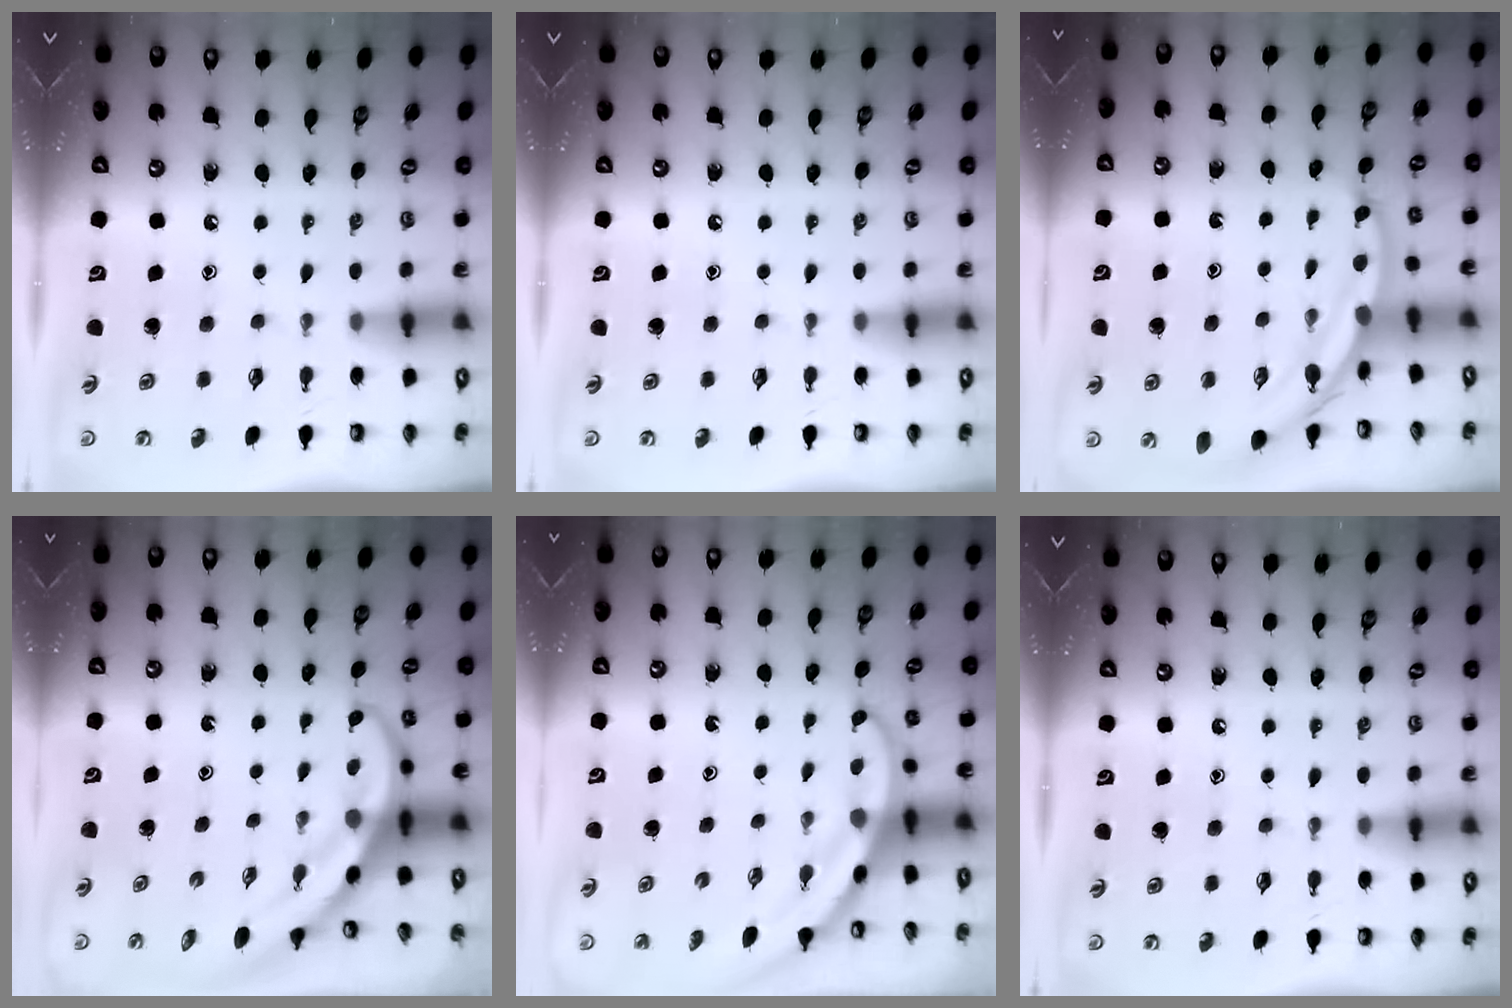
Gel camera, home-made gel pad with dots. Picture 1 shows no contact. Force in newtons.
{"total": 0.0}
{"total": 5.3, "press": 5.2, "slide": 0.5}
{"total": 3.9, "press": 3.9, "slide": 0.6}
{"total": 3.2, "press": 3.2, "slide": 0.1}
{"total": 0.0}